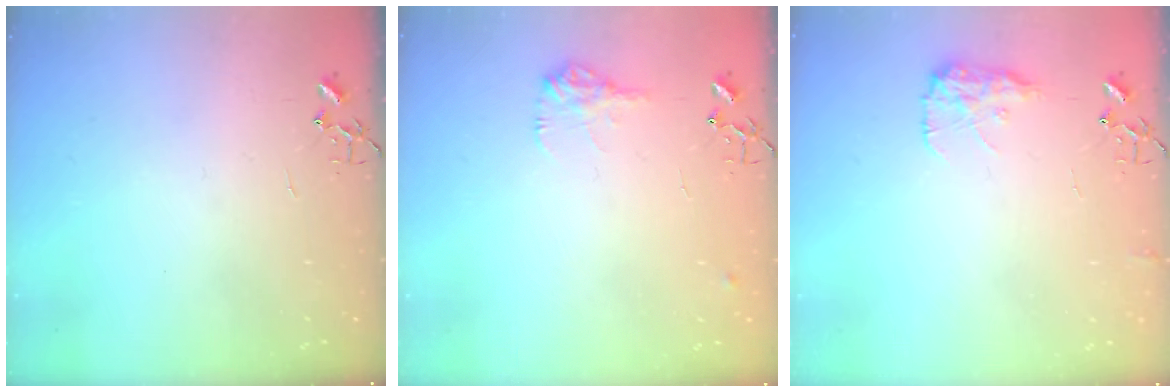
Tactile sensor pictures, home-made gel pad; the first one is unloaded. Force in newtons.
{"total": 9.5, "press": 9.5, "slide": 0.4}
{"total": 9.8, "press": 9.8, "slide": 0.2}